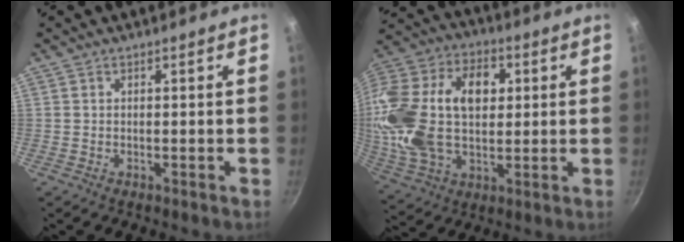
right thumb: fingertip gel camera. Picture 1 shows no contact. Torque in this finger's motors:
{"motor_torque": [2.29, 2.72, 1.77, -1.01, 0.34]}